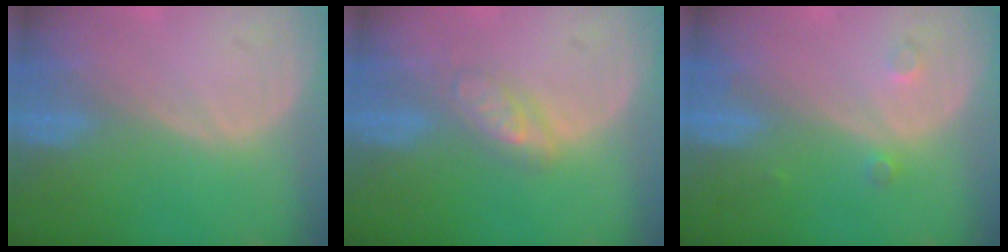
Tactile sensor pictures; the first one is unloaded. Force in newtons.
{"total": 3.8, "press": 3.7, "slide": 0.3}
{"total": 1.9, "press": 1.6, "slide": 1.0}